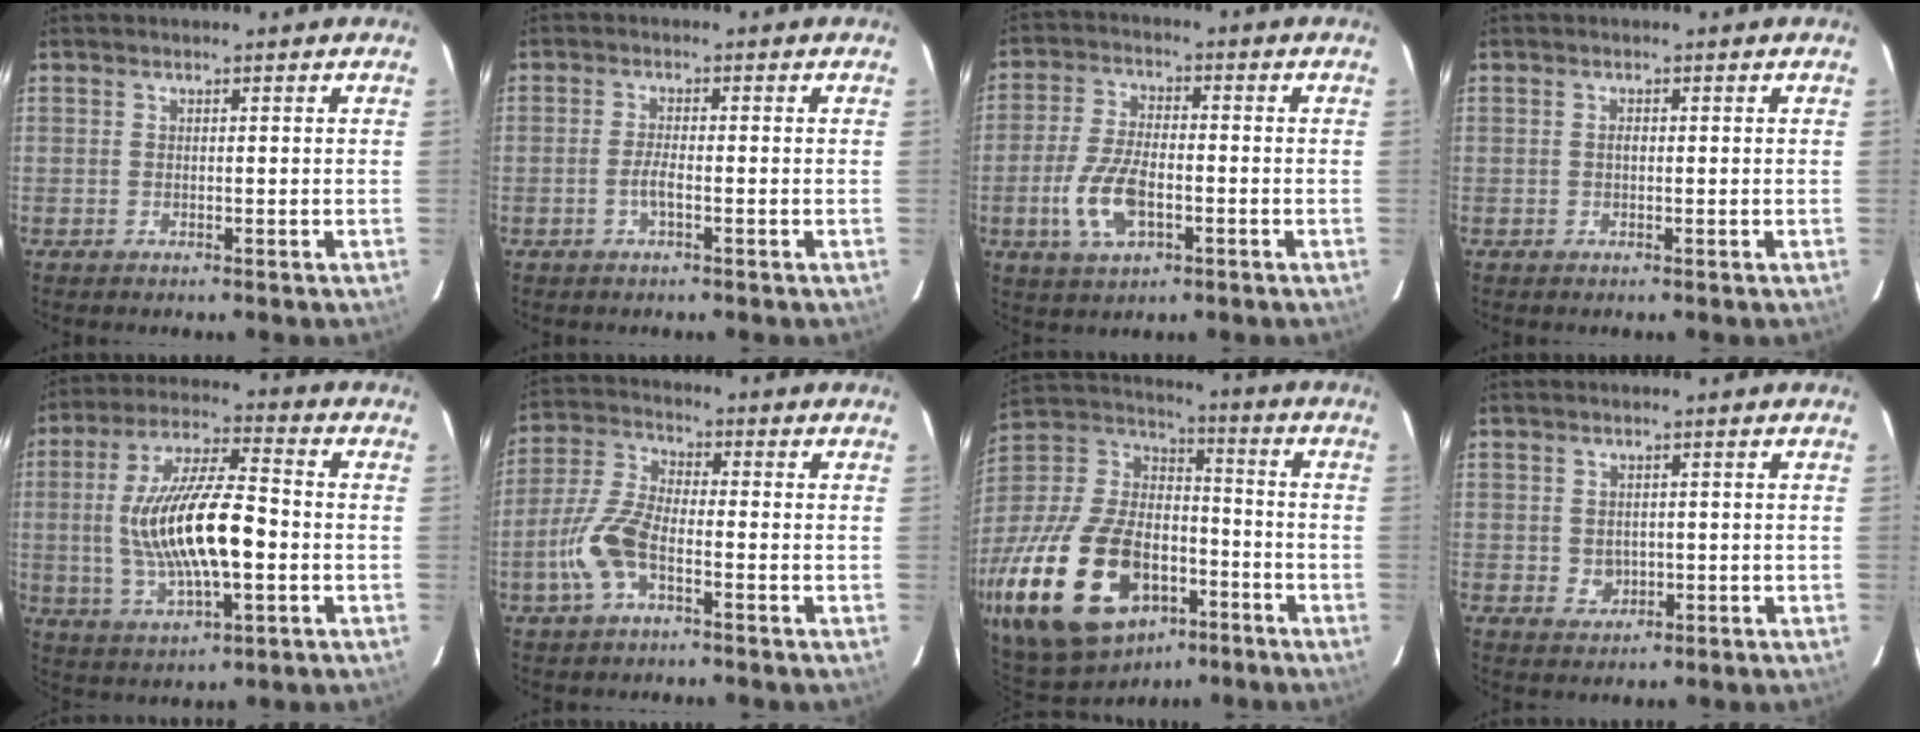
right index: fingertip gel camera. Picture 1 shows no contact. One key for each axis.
{"total": 2.3, "fx": -1.0, "fy": 0.4, "fz": 2.0, "tx": -0.043, "ty": 0.000, "tz": -0.020}
{"total": 10.2, "fx": -3.2, "fy": 4.9, "fz": 8.4, "tx": -0.182, "ty": -0.003, "tz": -0.057}
{"total": 0.8, "fx": -0.1, "fy": 0.6, "fz": 0.6, "tx": -0.010, "ty": 0.001, "tz": -0.002}
{"total": 17.5, "fx": -1.6, "fy": 5.8, "fz": 16.5, "tx": -0.316, "ty": 0.001, "tz": -0.023}
{"total": 9.5, "fx": -3.9, "fy": 4.0, "fz": 7.7, "tx": -0.177, "ty": 0.002, "tz": -0.078}
{"total": 32.6, "fx": -14.9, "fy": 19.3, "fz": 21.7, "tx": -0.475, "ty": -0.009, "tz": -0.233}
{"total": 3.1, "fx": -0.3, "fy": 2.8, "fz": 1.3, "tx": -0.024, "ty": 0.002, "tz": 0.003}